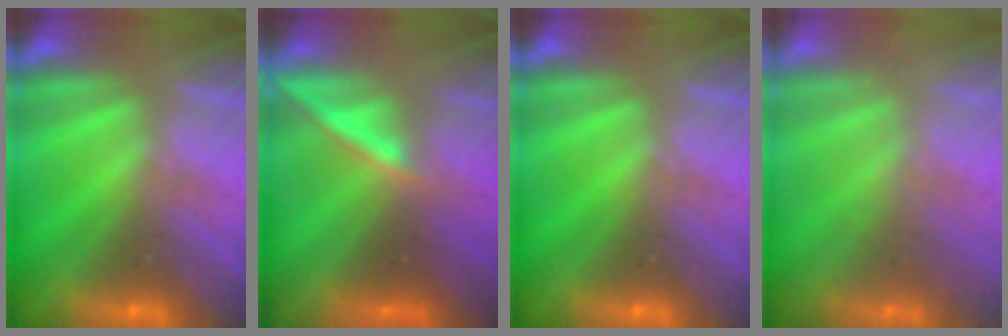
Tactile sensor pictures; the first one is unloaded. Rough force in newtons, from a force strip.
{"total": 2.2}
{"total": 0.0}
{"total": 2.2}